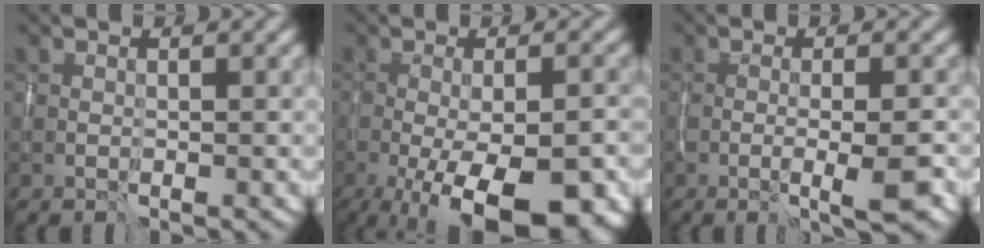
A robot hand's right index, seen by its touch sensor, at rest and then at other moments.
{"total": 11.1, "force": [-5.0, 3.5, 9.2], "torque": [-0.146, -0.016, -0.074]}
{"total": 4.1, "force": [-1.1, 0.6, 3.9], "torque": [-0.055, -0.009, -0.013]}